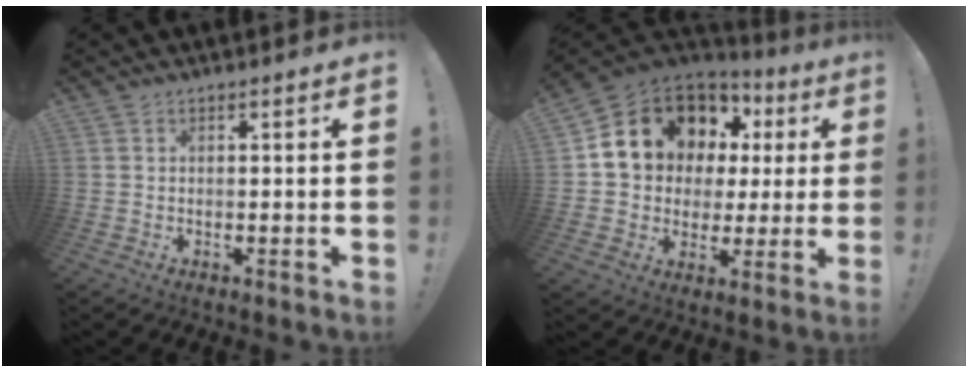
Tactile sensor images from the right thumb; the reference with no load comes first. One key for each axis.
{"total": 15.4, "fx": 7.8, "fy": 11.4, "fz": 6.8, "tx": -0.110, "ty": -0.046, "tz": 0.167}